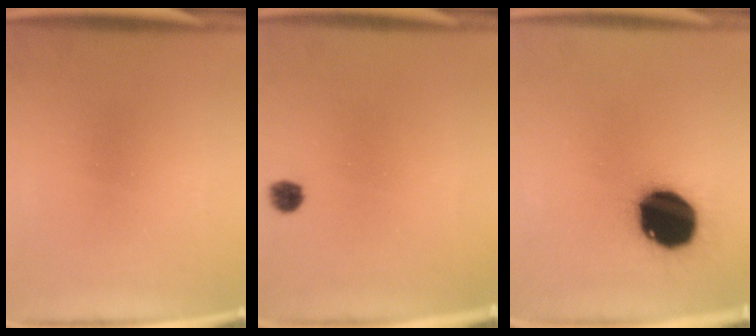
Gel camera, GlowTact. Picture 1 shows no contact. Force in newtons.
{"total": 2.2}
{"total": 19.8}